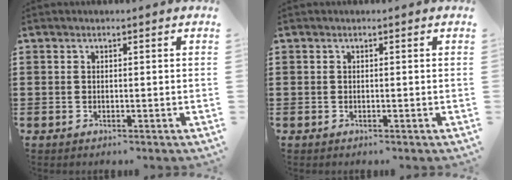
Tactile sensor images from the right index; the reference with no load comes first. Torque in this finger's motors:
{"motor_torque": [-0.16, 0.03, 0.00, 0.00]}